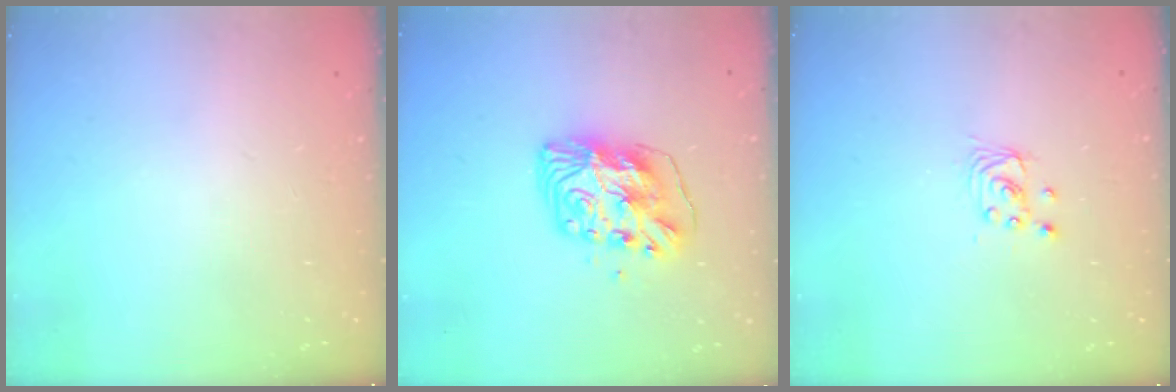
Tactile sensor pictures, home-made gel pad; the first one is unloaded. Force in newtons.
{"total": 10.1, "press": 10.0, "slide": 1.2}
{"total": 2.4, "press": 2.4, "slide": 0.2}